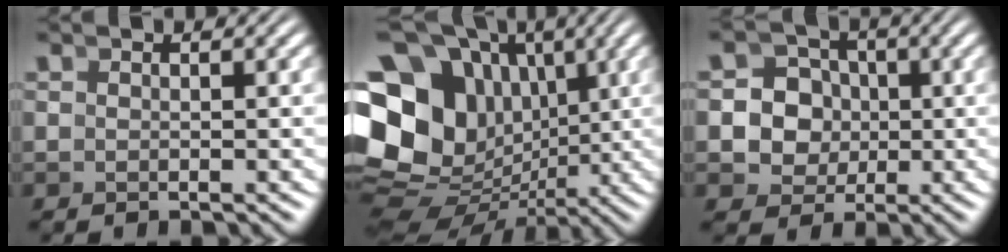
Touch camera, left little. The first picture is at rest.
{"total": 21.0, "force": [0.8, 16.7, 12.8], "torque": [-0.236, -0.045, 0.011]}
{"total": 10.4, "force": [-0.5, 9.8, 3.6], "torque": [-0.095, -0.038, -0.010]}